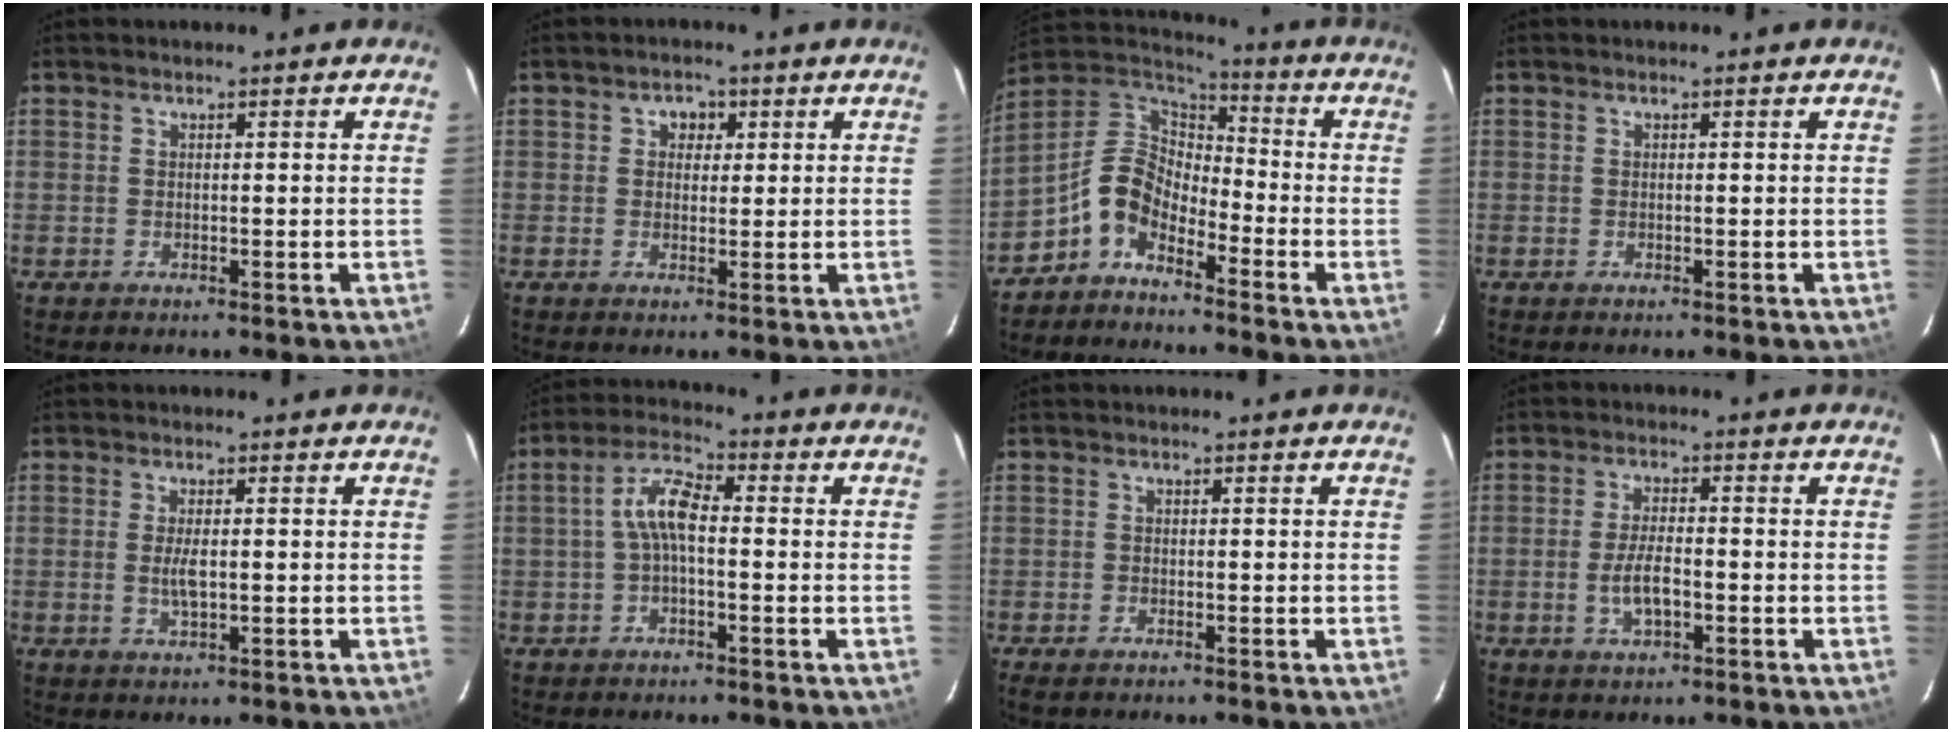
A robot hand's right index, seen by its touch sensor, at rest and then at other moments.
{"total": 2.8, "force": [0.8, 2.5, 1.0], "torque": [-0.009, 0.011, 0.011]}
{"total": 9.8, "force": [-5.9, 5.5, 5.6], "torque": [-0.124, 0.032, -0.129]}
{"total": 0.0}
{"total": 3.2, "force": [-0.2, 1.2, 3.0], "torque": [-0.058, -0.003, -0.002]}
{"total": 6.0, "force": [-0.6, 2.3, 5.5], "torque": [-0.117, 0.022, -0.014]}
{"total": 1.7, "force": [-1.4, 0.7, 0.8], "torque": [-0.021, -0.005, -0.028]}
{"total": 5.1, "force": [-1.5, 1.9, 4.5], "torque": [-0.091, -0.001, -0.026]}